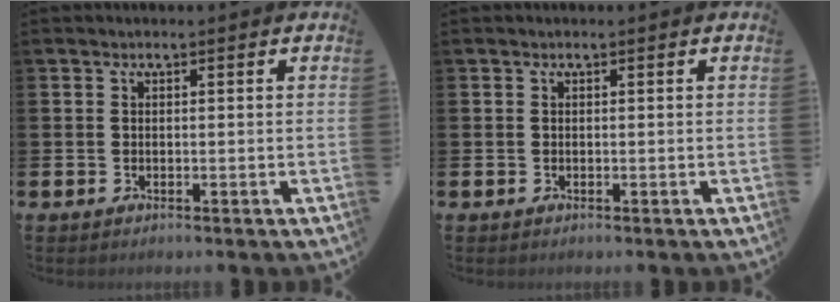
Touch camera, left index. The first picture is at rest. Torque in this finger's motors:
{"motor_torque": [0.00, 0.00, 0.00, 0.00]}